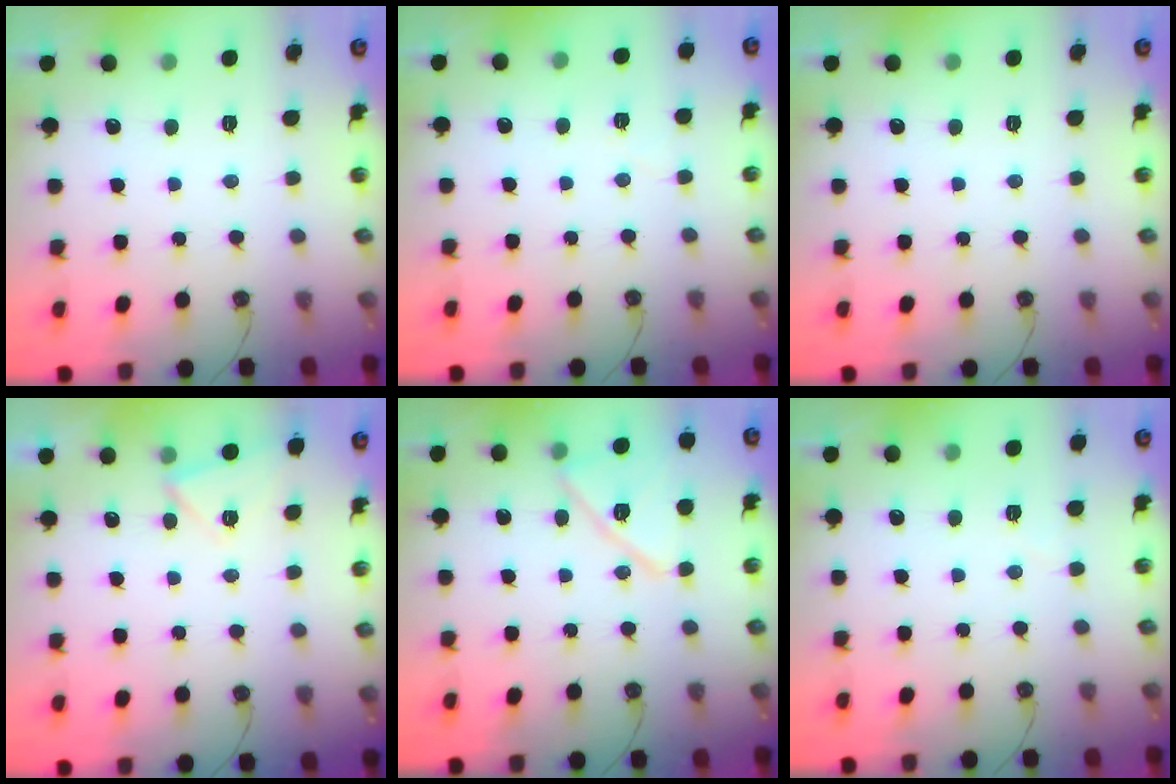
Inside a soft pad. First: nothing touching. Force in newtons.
{"total": 2.6, "press": 2.2, "slide": 1.5}
{"total": 0.0}
{"total": 4.5, "press": 4.0, "slide": 2.1}
{"total": 13.6, "press": 13.6, "slide": 0.2}
{"total": 2.8, "press": 2.7, "slide": 0.8}